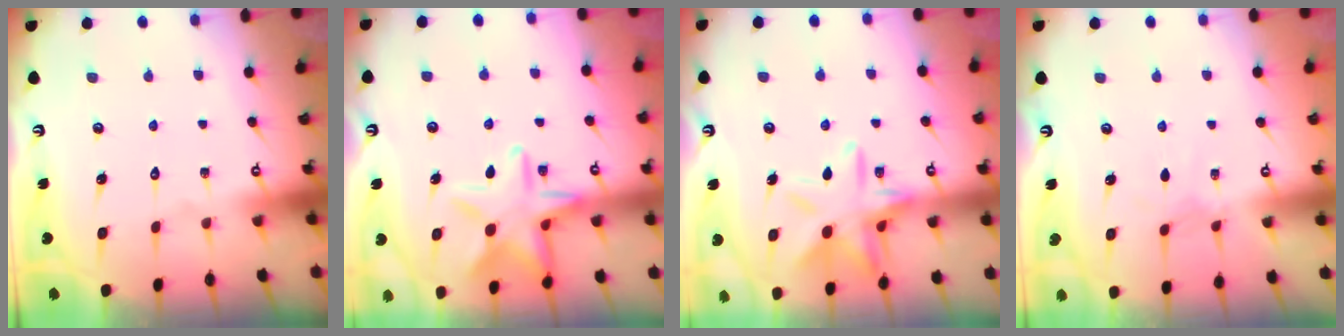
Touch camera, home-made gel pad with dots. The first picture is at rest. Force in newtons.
{"total": 14.5, "press": 14.5, "slide": 0.9}
{"total": 13.8, "press": 13.8, "slide": 1.0}
{"total": 3.0, "press": 3.0, "slide": 0.3}